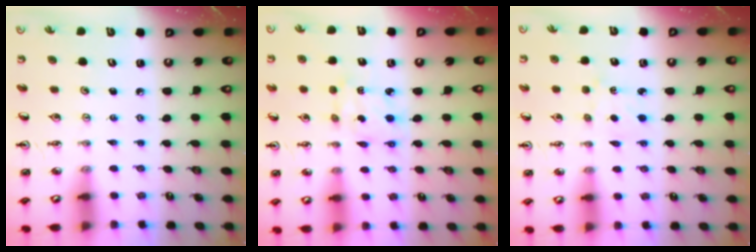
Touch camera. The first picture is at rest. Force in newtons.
{"total": 3.6, "press": 3.6, "slide": 0.1}
{"total": 2.3, "press": 2.3, "slide": 0.3}